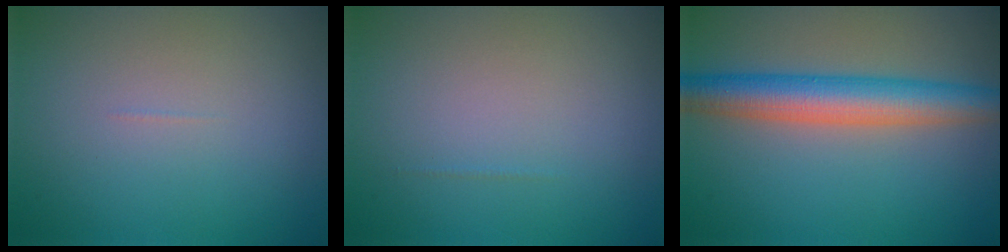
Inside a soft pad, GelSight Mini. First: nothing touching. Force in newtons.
{"total": 0.0}
{"total": 5.9, "press": 5.9, "slide": 0.3}